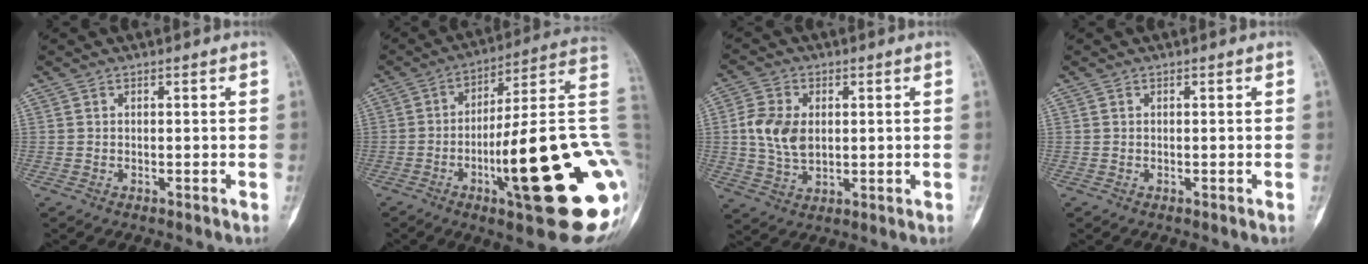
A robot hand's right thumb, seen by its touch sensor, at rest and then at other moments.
{"total": 29.0, "force": [-6.4, 6.2, 27.6], "torque": [-0.313, 0.011, -0.090]}
{"total": 8.8, "force": [1.0, 6.0, 6.4], "torque": [-0.117, 0.000, 0.023]}
{"total": 0.0}